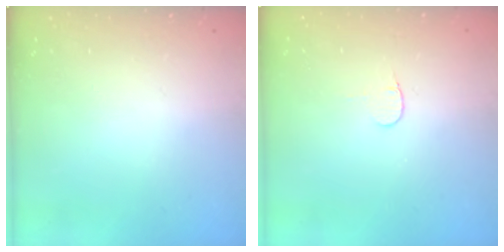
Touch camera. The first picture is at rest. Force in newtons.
{"total": 3.3, "press": 3.3, "slide": 0.4}